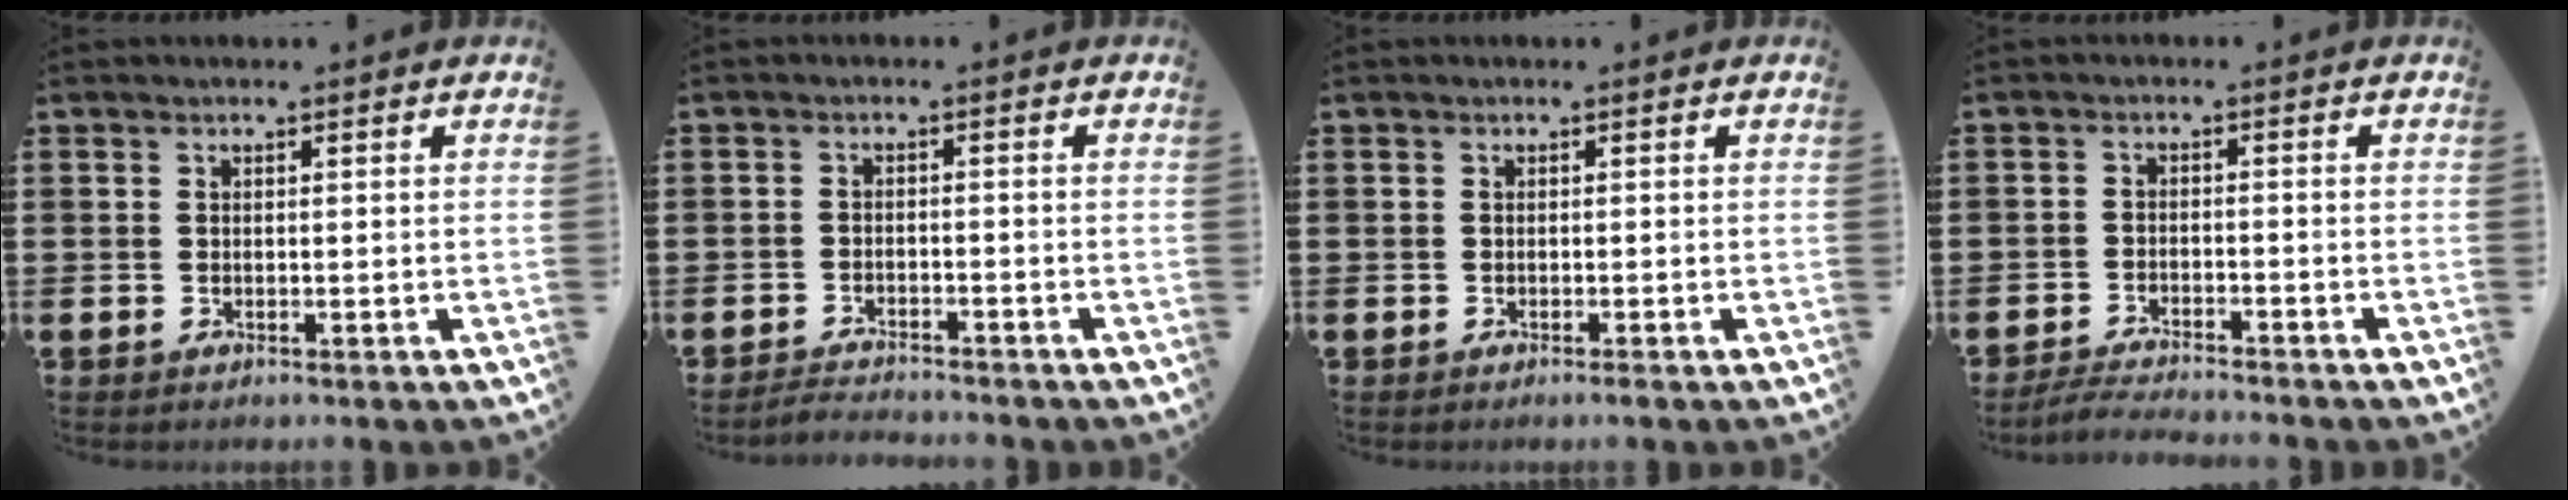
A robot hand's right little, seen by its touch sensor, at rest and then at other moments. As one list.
[{"total": 2.0, "force": [-2.0, -0.1, 0.0], "torque": [-0.004, 0.003, -0.043]}, {"total": 0.5, "force": [-0.3, 0.0, 0.4], "torque": [-0.007, -0.003, -0.006]}, {"total": 2.7, "force": [-2.7, -0.1, 0.3], "torque": [-0.007, 0.003, -0.055]}]